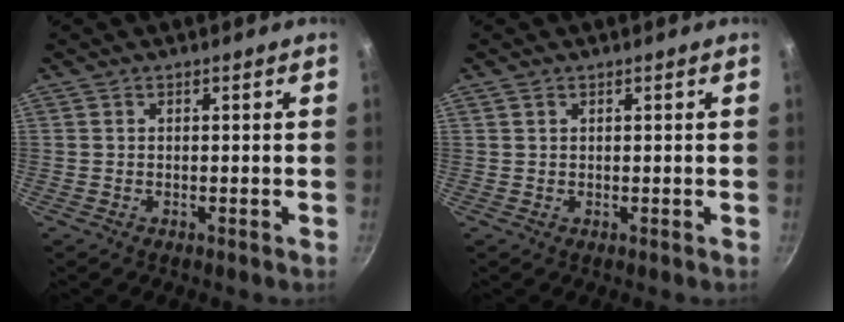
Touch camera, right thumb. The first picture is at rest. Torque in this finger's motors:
{"motor_torque": [0.08, -0.03, -0.47, 0.23, 0.07]}